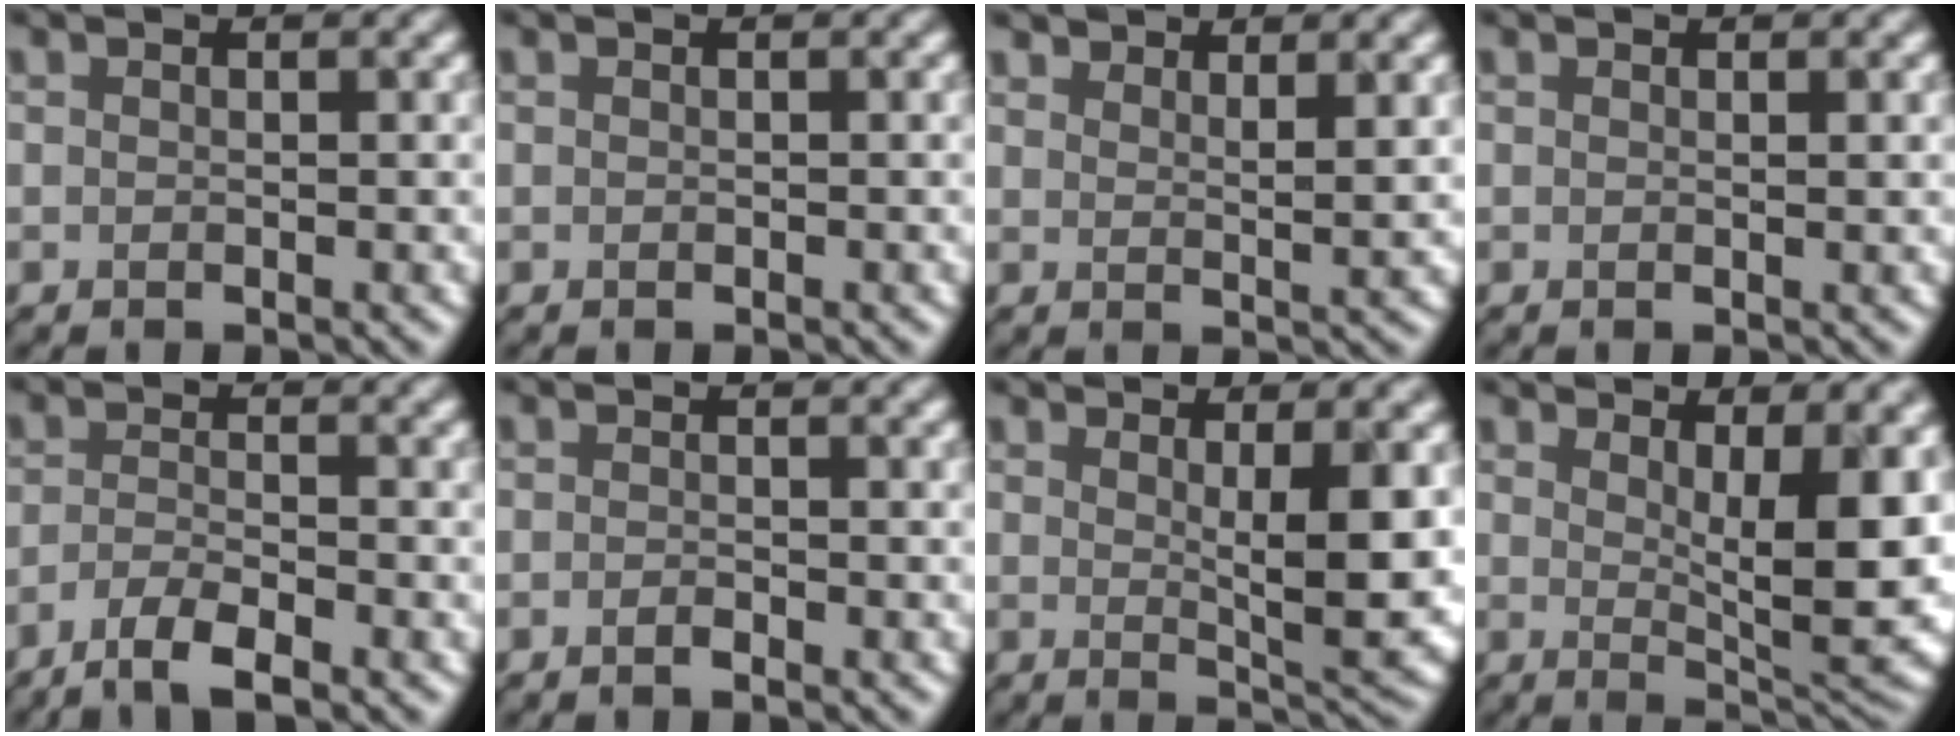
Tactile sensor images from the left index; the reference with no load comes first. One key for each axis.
{"total": 0.0}
{"total": 2.7, "fx": 2.4, "fy": 0.6, "fz": 1.1, "tx": -0.013, "ty": -0.001, "tz": 0.042}
{"total": 0.6, "fx": 0.3, "fy": 0.2, "fz": 0.5, "tx": 0.000, "ty": 0.001, "tz": 0.002}
{"total": 3.4, "fx": -2.6, "fy": 0.6, "fz": 2.2, "tx": -0.042, "ty": -0.002, "tz": -0.055}
{"total": 0.8, "fx": -0.7, "fy": 0.1, "fz": 0.3, "tx": -0.005, "ty": -0.002, "tz": -0.014}
{"total": 5.9, "fx": 1.2, "fy": 1.4, "fz": 5.6, "tx": -0.081, "ty": -0.014, "tz": 0.024}
{"total": 9.8, "fx": 2.3, "fy": 3.2, "fz": 9.0, "tx": -0.119, "ty": -0.015, "tz": 0.041}